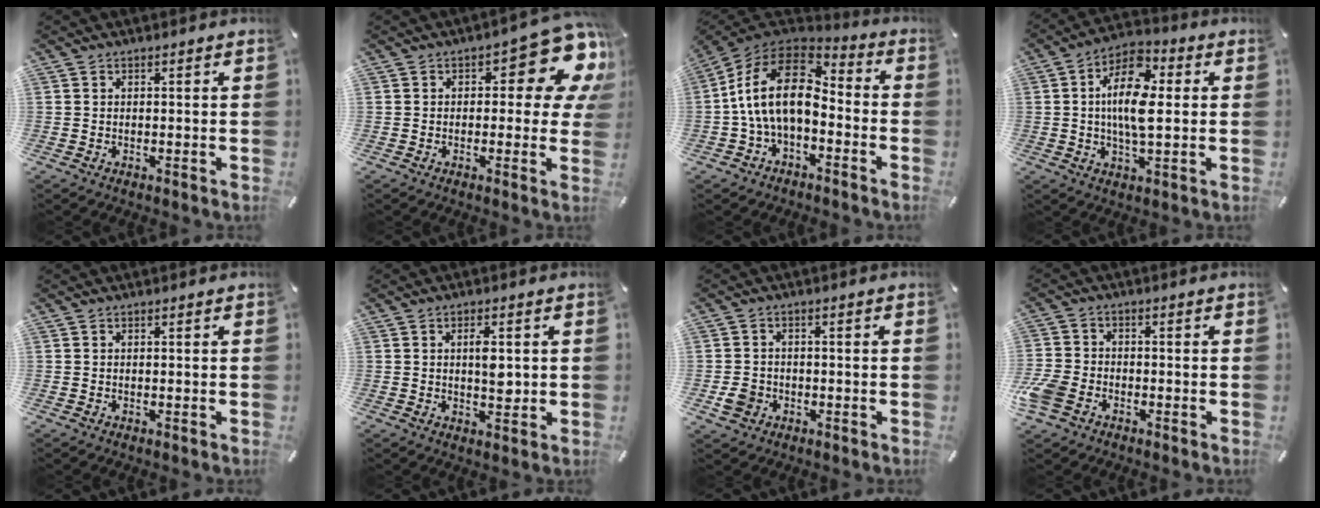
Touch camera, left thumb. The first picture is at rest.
{"total": 13.9, "force": [6.1, 6.1, 10.8], "torque": [-0.129, -0.048, 0.102]}
{"total": 16.2, "force": [-1.2, 10.1, 12.6], "torque": [-0.265, 0.020, -0.027]}
{"total": 12.5, "force": [1.2, 6.0, 10.9], "torque": [-0.208, 0.001, 0.017]}
{"total": 0.0}
{"total": 4.7, "force": [0.6, 2.4, 4.0], "torque": [-0.058, -0.003, 0.004]}
{"total": 4.6, "force": [-1.7, 3.9, 1.6], "torque": [-0.030, 0.001, -0.034]}
{"total": 6.7, "force": [-3.2, 4.9, 3.3], "torque": [-0.079, 0.015, -0.061]}